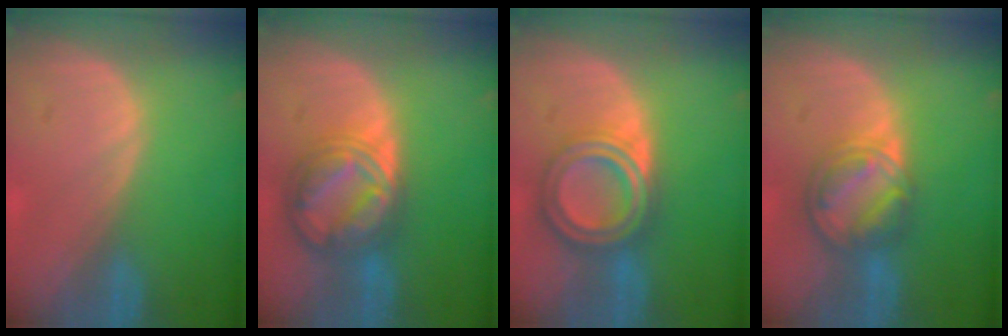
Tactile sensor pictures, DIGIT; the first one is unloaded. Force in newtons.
{"total": 9.0, "press": 9.0, "slide": 0.7}
{"total": 7.7, "press": 7.6, "slide": 0.5}
{"total": 8.2, "press": 7.0, "slide": 4.3}